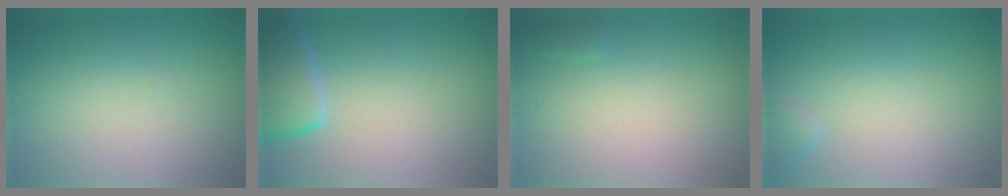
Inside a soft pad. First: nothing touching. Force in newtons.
{"total": 4.8, "press": 4.7, "slide": 0.5}
{"total": 0.7, "press": 0.7, "slide": 0.0}
{"total": 1.4, "press": 1.4, "slide": 0.2}